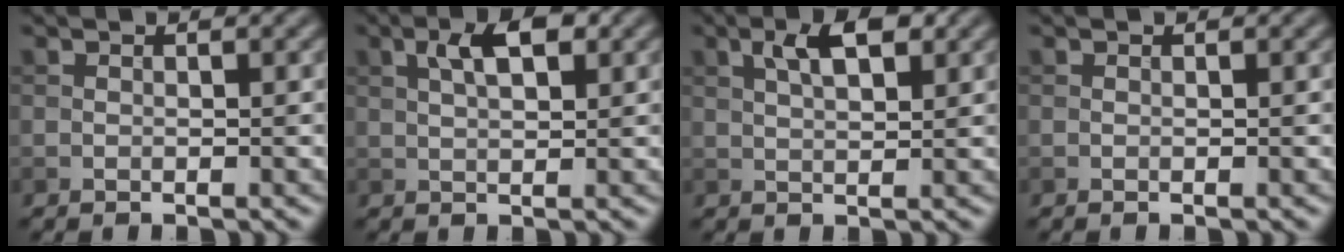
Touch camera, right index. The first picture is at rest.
{"total": 3.8, "force": [1.5, 1.5, 3.2], "torque": [-0.058, 0.009, 0.026]}
{"total": 4.1, "force": [1.8, 1.5, 3.3], "torque": [-0.061, 0.008, 0.031]}
{"total": 0.0}